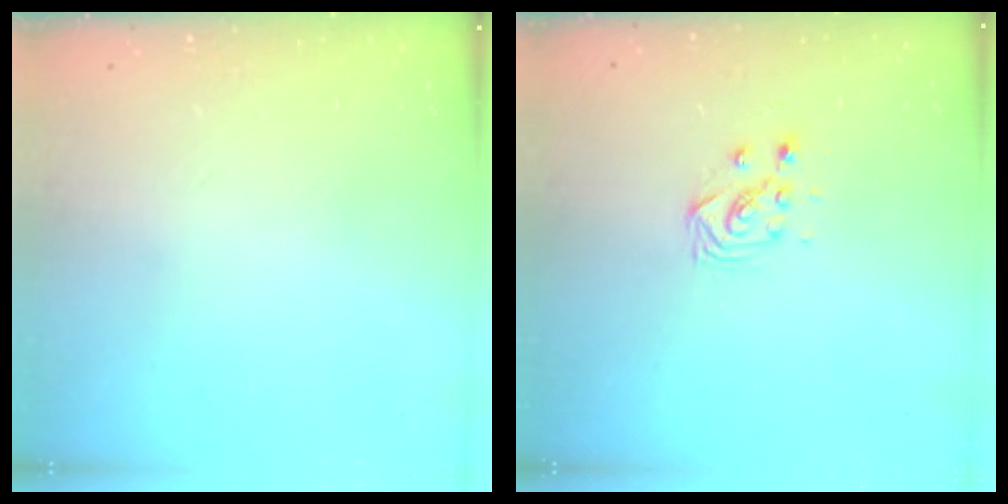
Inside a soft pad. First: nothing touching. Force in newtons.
{"total": 3.6, "press": 3.6, "slide": 0.4}